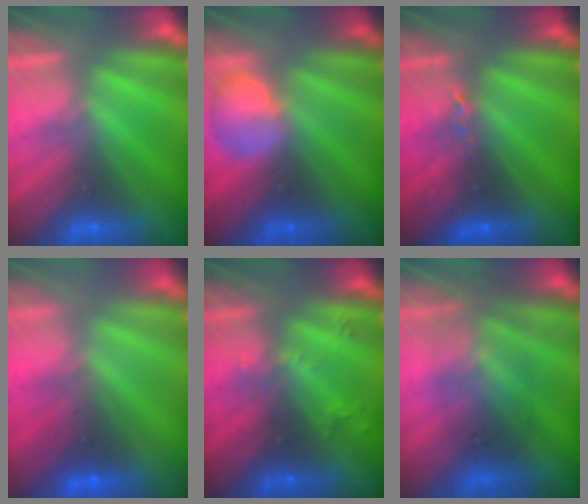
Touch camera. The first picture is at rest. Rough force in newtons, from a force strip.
{"total": 2.4}
{"total": 2.4}
{"total": 1.9}
{"total": 2.4}
{"total": 1.6}